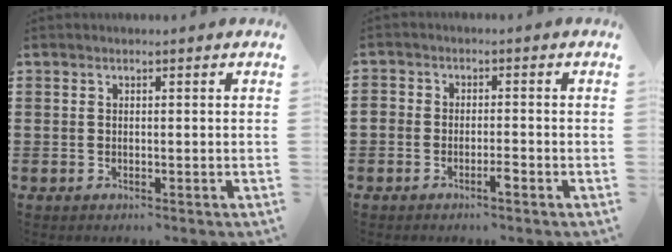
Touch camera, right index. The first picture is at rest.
{"total": 2.1, "force": [-1.7, 0.8, 0.9], "torque": [-0.021, 0.005, -0.033]}